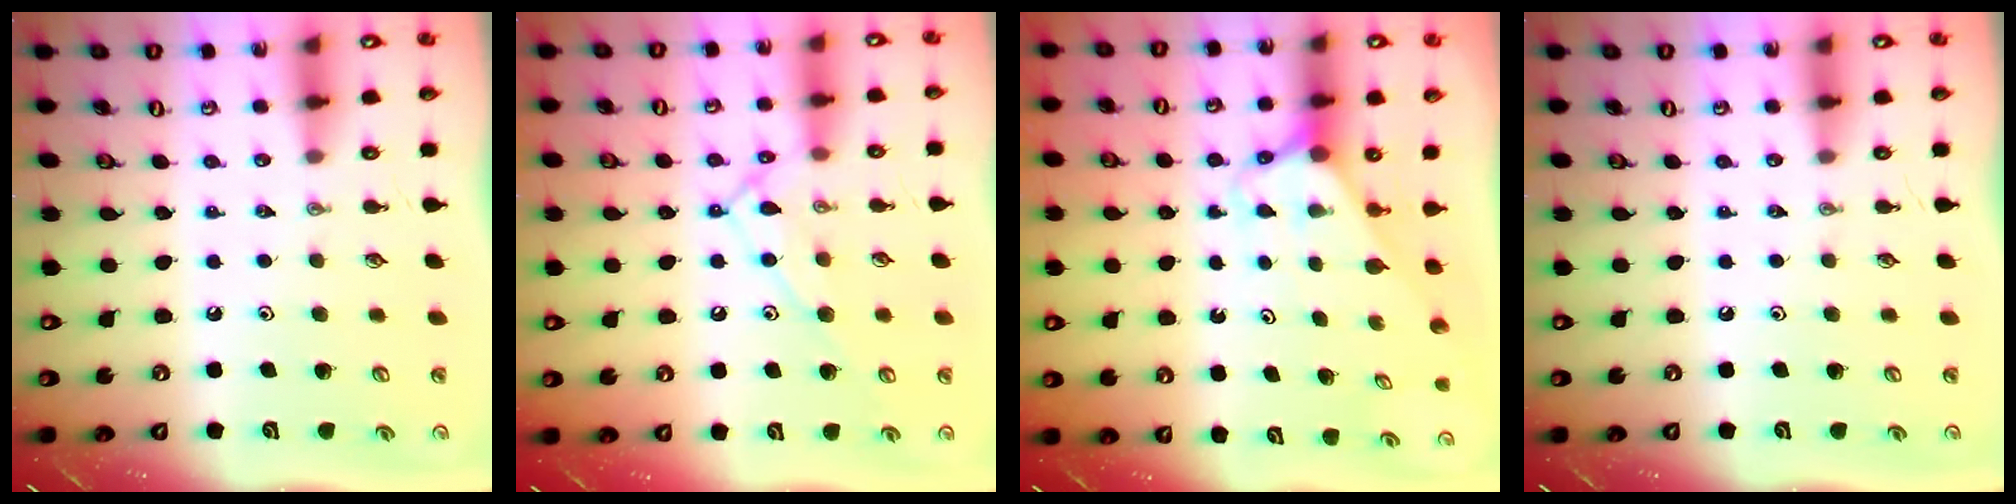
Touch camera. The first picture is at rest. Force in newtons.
{"total": 12.9, "press": 12.9, "slide": 0.9}
{"total": 2.6, "press": 2.6, "slide": 0.2}
{"total": 0.0}